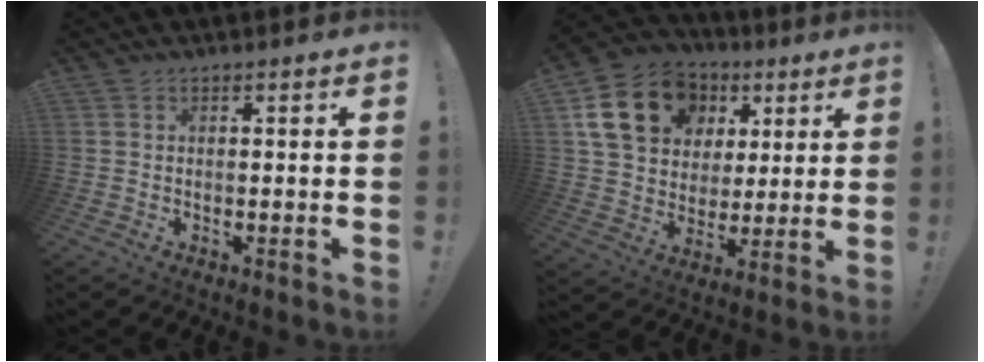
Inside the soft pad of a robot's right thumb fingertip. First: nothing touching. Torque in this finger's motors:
{"motor_torque": [0.56, 0.93, 0.97, 0.27, 0.35]}